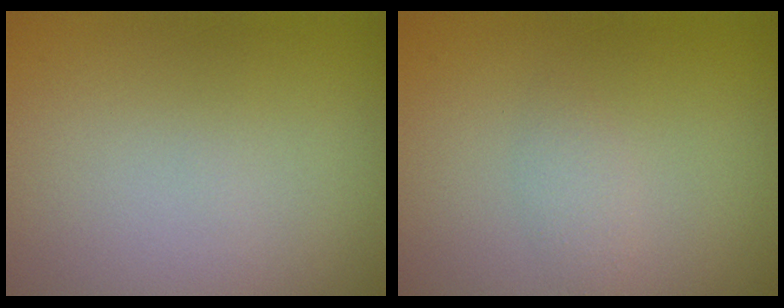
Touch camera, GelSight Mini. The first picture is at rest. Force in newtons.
{"total": 1.1, "press": 1.1, "slide": 0.1}